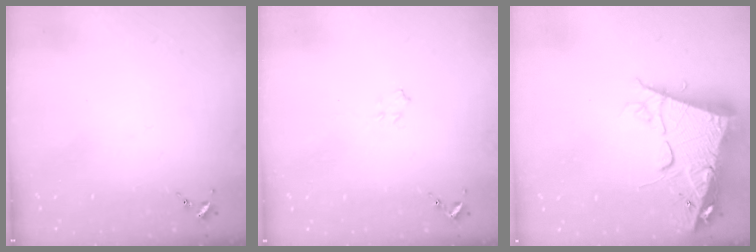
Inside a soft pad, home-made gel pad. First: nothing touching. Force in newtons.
{"total": 3.9, "press": 3.9, "slide": 0.6}
{"total": 18.3, "press": 18.1, "slide": 2.1}